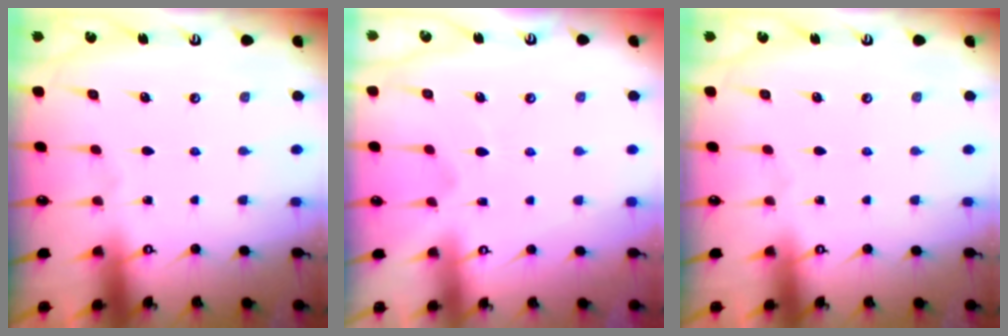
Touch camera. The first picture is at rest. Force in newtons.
{"total": 4.5, "press": 4.4, "slide": 1.1}
{"total": 0.0}